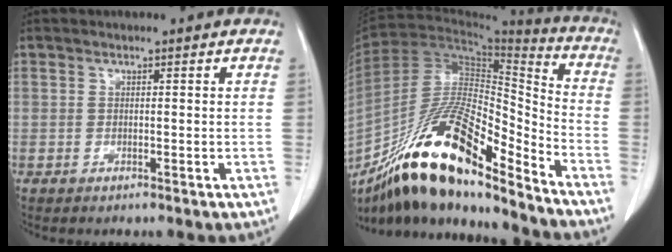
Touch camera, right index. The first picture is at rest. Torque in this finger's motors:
{"motor_torque": [1.00, -1.10, 0.61, 0.21]}